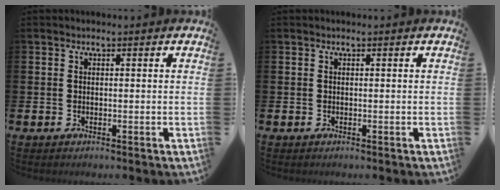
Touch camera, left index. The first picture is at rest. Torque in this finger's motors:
{"motor_torque": [0.00, 0.00, 0.00, 0.01]}